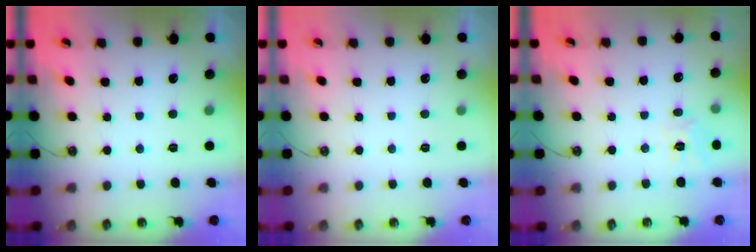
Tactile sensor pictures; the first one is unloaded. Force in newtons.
{"total": 0.0}
{"total": 8.4, "press": 8.4, "slide": 0.4}